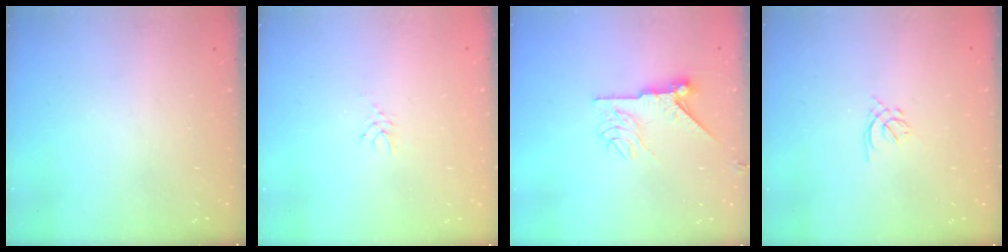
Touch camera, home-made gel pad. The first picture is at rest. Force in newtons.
{"total": 2.7, "press": 2.7, "slide": 0.4}
{"total": 10.0, "press": 10.0, "slide": 1.0}
{"total": 1.7, "press": 1.6, "slide": 0.5}